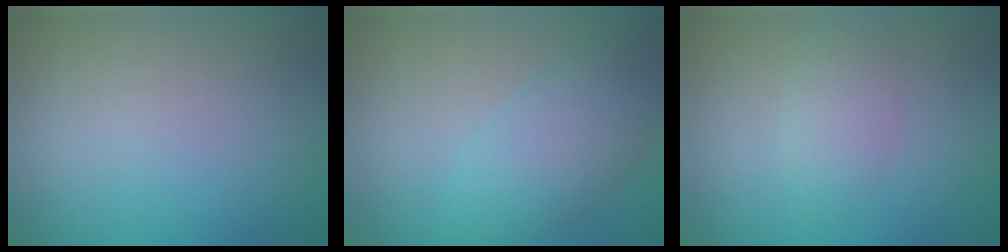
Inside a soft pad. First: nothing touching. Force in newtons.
{"total": 4.7, "press": 4.7, "slide": 0.2}
{"total": 2.1, "press": 2.1, "slide": 0.1}